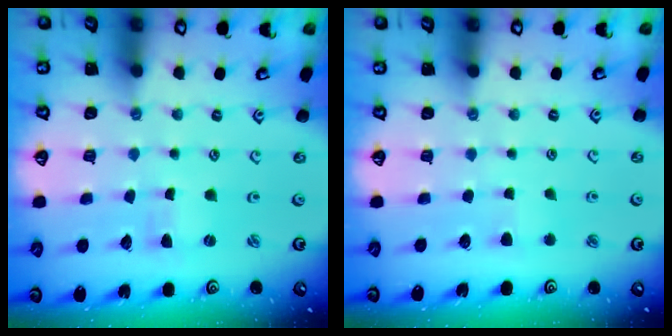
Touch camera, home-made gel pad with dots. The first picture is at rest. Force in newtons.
{"total": 2.8, "press": 2.8, "slide": 0.5}